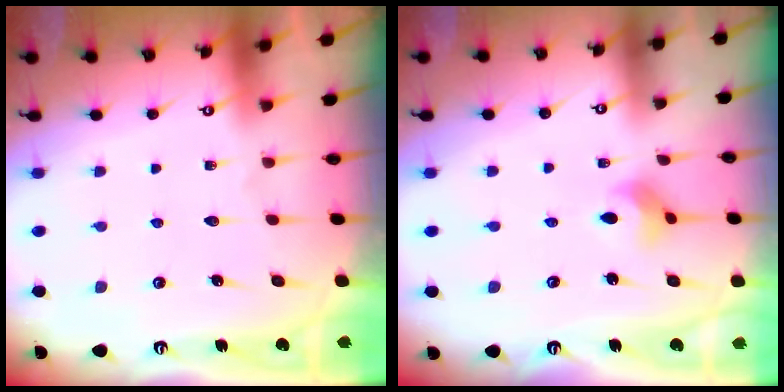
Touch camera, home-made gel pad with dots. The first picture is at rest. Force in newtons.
{"total": 3.6, "press": 3.6, "slide": 0.6}